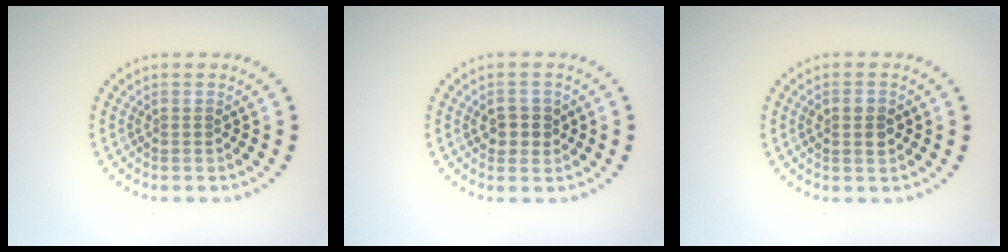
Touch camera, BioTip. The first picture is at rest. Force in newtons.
{"total": 2.2, "press": 2.1, "slide": 0.5}
{"total": 1.8, "press": 1.8, "slide": 0.2}